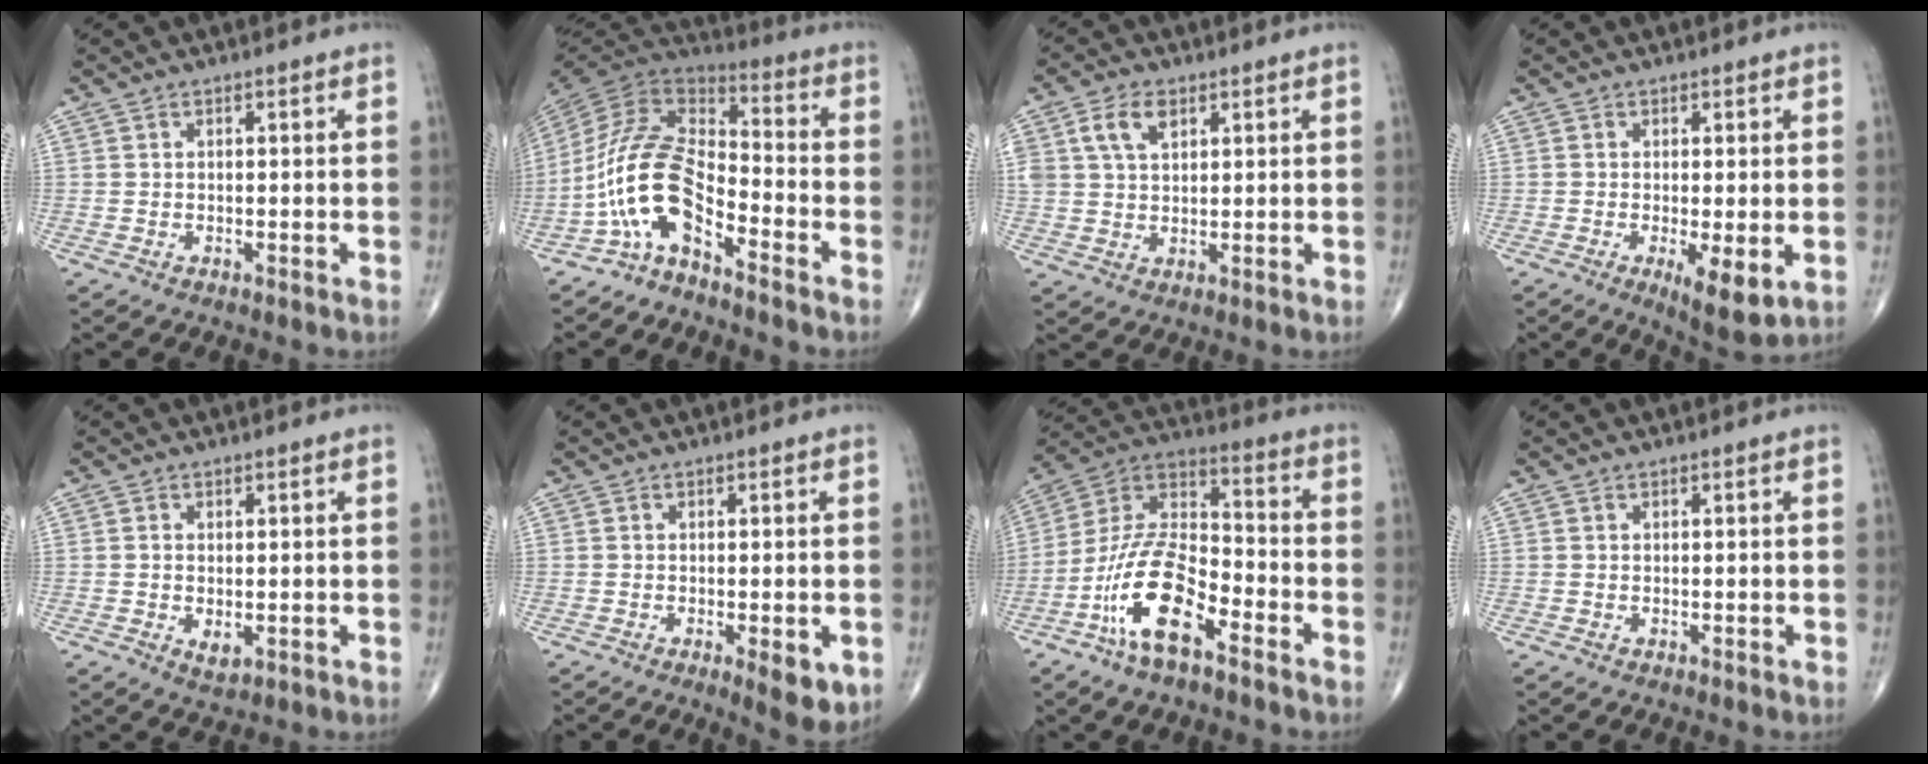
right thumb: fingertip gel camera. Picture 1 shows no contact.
{"total": 13.1, "force": [-6.9, 5.6, 9.7], "torque": [-0.185, 0.082, -0.143]}
{"total": 6.1, "force": [2.6, 3.8, 4.0], "torque": [-0.068, -0.001, 0.050]}
{"total": 6.8, "force": [-1.7, 2.0, 6.3], "torque": [-0.097, -0.022, -0.024]}
{"total": 2.6, "force": [-0.5, 1.4, 2.2], "torque": [-0.032, -0.005, -0.004]}
{"total": 5.6, "force": [-1.7, 1.8, 5.0], "torque": [-0.057, -0.012, -0.019]}
{"total": 16.3, "force": [-8.1, 6.6, 12.5], "torque": [-0.238, 0.057, -0.158]}
{"total": 0.0}